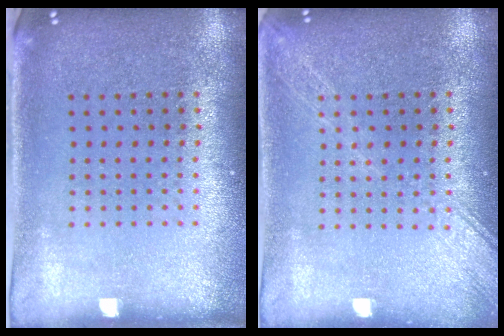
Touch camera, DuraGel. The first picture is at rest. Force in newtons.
{"total": 2.7, "press": 2.6, "slide": 0.4}